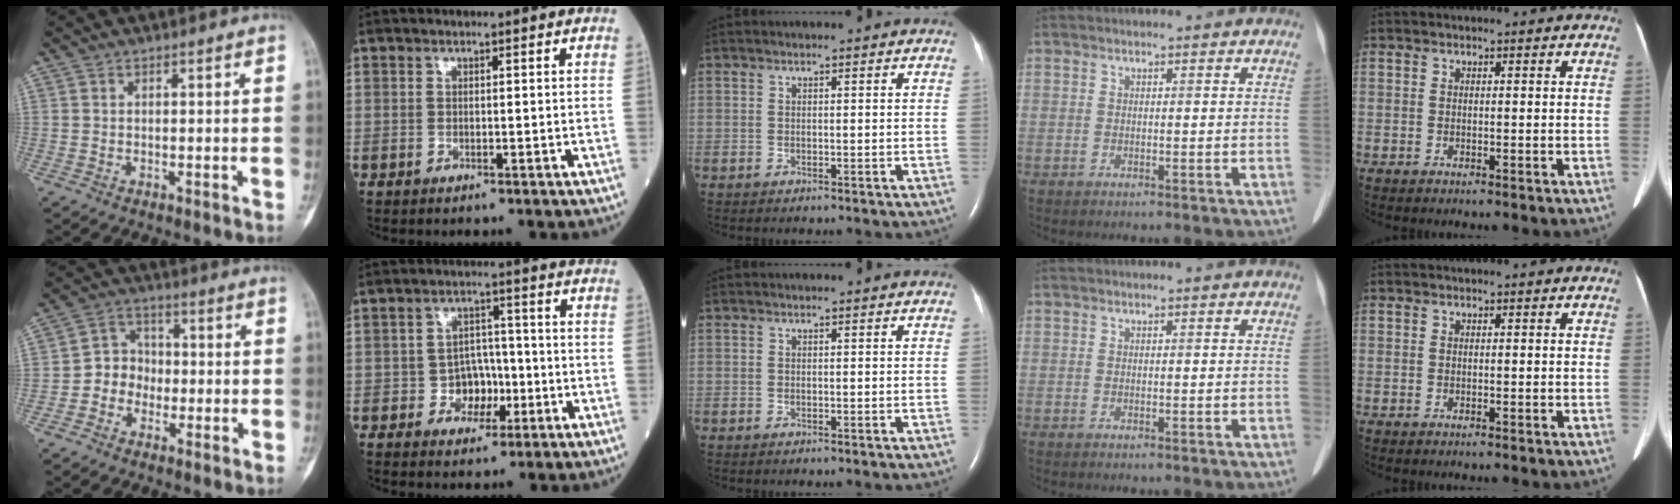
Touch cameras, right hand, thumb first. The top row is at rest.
{"thumb": {"total": 6.4, "force": [-1.8, 5.7, 2.4], "torque": [-0.010, 0.027, -0.046]}, "index": {"total": 5.0, "force": [-1.5, 4.2, 2.4], "torque": [-0.028, 0.016, -0.023]}}